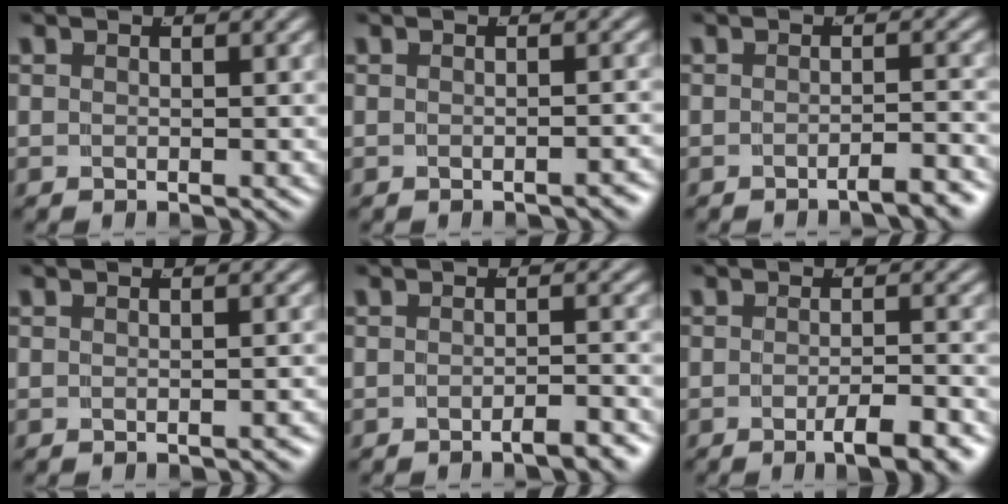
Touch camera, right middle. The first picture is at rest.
{"total": 1.1, "force": [-1.1, 0.0, 0.3], "torque": [-0.007, 0.003, -0.017]}
{"total": 2.5, "force": [-2.3, 0.0, 1.1], "torque": [-0.009, 0.005, -0.041]}
{"total": 0.7, "force": [-0.7, -0.1, 0.2], "torque": [-0.004, 0.004, -0.011]}
{"total": 2.3, "force": [-2.1, 0.0, 1.0], "torque": [-0.007, 0.005, -0.039]}
{"total": 3.5, "force": [-2.5, 0.2, 2.4], "torque": [-0.030, -0.003, -0.041]}